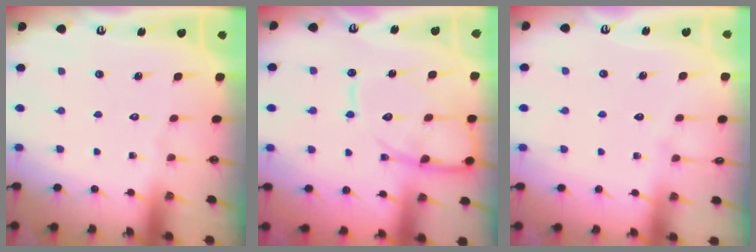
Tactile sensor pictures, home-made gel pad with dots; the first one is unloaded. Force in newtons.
{"total": 12.9, "press": 12.9, "slide": 1.1}
{"total": 3.2, "press": 3.2, "slide": 0.4}